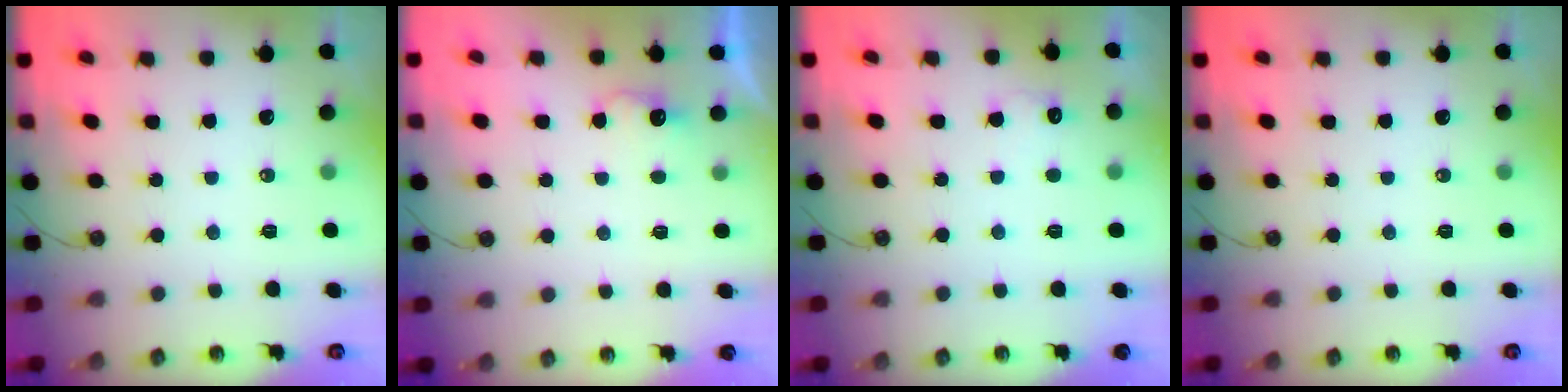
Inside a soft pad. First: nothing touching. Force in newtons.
{"total": 3.3, "press": 3.2, "slide": 1.0}
{"total": 4.0, "press": 3.8, "slide": 1.1}
{"total": 0.0}